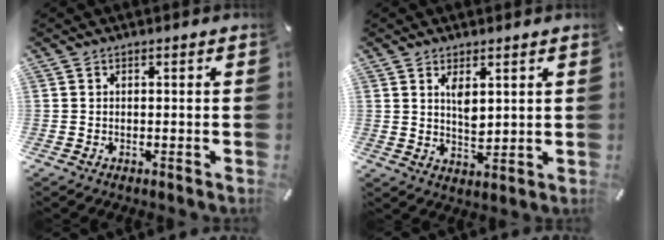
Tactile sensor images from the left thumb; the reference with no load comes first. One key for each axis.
{"total": 4.8, "fx": 2.7, "fy": 2.3, "fz": 3.3, "tx": -0.057, "ty": -0.020, "tz": 0.039}